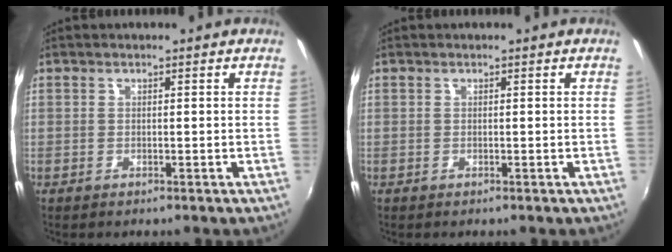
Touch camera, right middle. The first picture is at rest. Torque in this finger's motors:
{"motor_torque": [0.00, 0.00, 0.00, 0.00]}